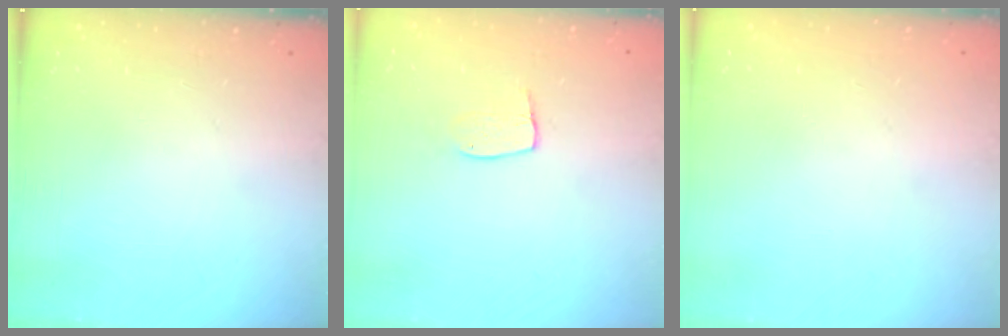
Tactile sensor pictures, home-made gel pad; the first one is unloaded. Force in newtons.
{"total": 5.9, "press": 5.9, "slide": 0.4}
{"total": 0.0}